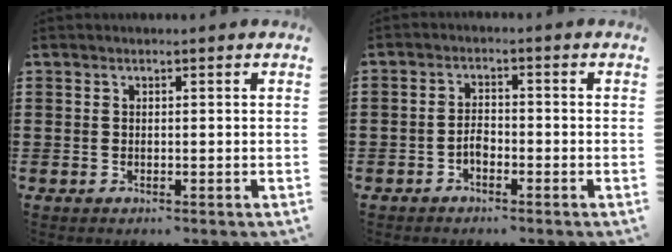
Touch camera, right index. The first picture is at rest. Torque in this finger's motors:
{"motor_torque": [2.14, 0.00, 0.01, -0.04]}